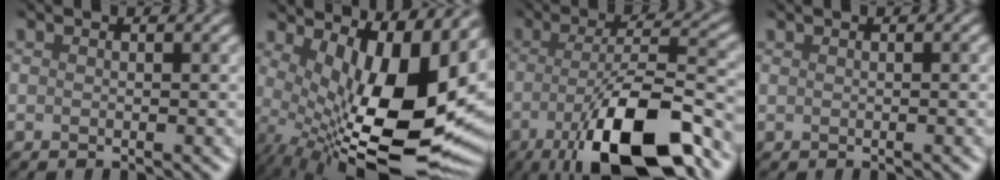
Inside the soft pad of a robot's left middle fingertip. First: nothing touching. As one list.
[{"total": 14.5, "force": [1.3, 5.2, 13.5], "torque": [-0.202, -0.025, 0.044]}, {"total": 12.1, "force": [-6.9, 3.9, 9.2], "torque": [-0.175, -0.012, -0.112]}, {"total": 0.0}]